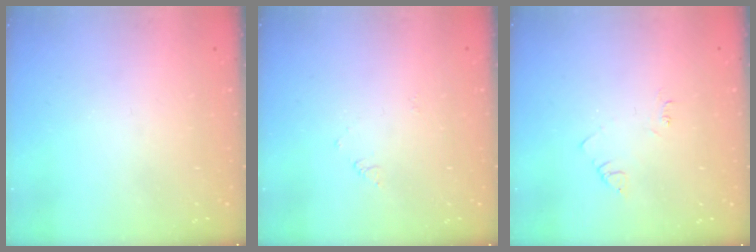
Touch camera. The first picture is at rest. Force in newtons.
{"total": 2.7, "press": 2.7, "slide": 0.4}
{"total": 2.9, "press": 2.9, "slide": 0.4}